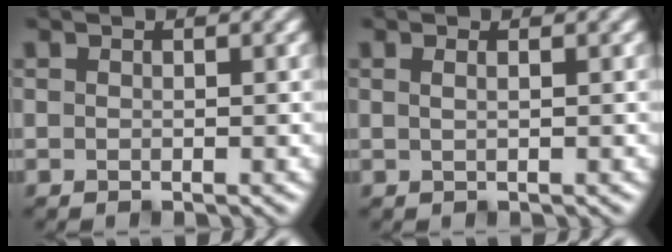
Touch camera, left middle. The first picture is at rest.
{"total": 2.2, "force": [1.1, 1.2, 1.4], "torque": [0.000, 0.007, -0.013]}